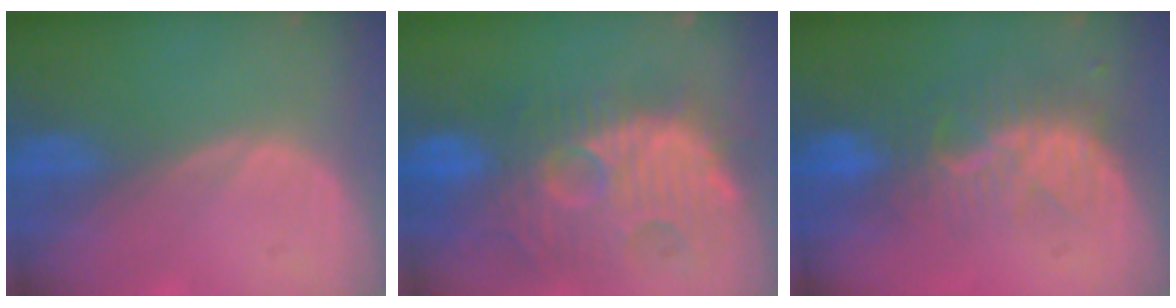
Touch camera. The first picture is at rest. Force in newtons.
{"total": 13.4, "press": 12.4, "slide": 5.0}
{"total": 8.3, "press": 7.3, "slide": 3.8}